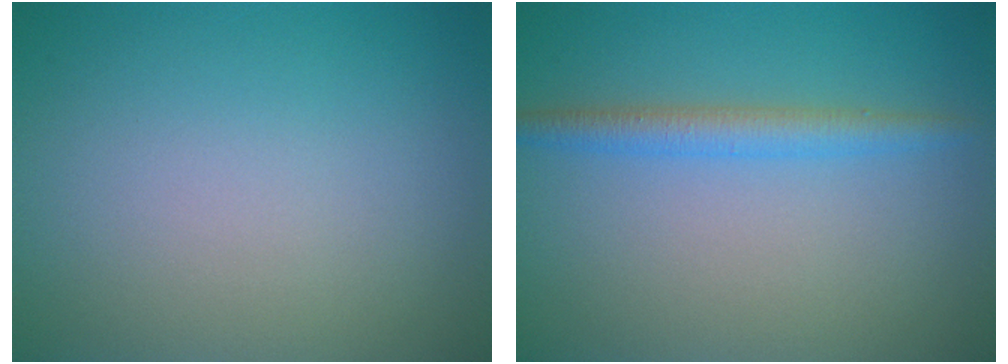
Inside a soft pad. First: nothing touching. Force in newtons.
{"total": 2.4, "press": 2.4, "slide": 0.2}